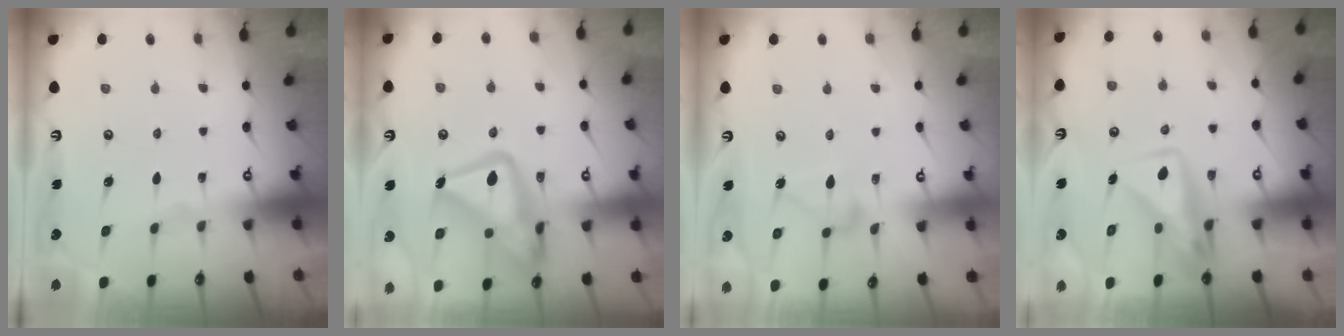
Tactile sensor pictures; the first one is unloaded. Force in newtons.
{"total": 20.5, "press": 20.5, "slide": 1.8}
{"total": 8.3, "press": 8.3, "slide": 0.5}
{"total": 10.2, "press": 10.2, "slide": 0.8}